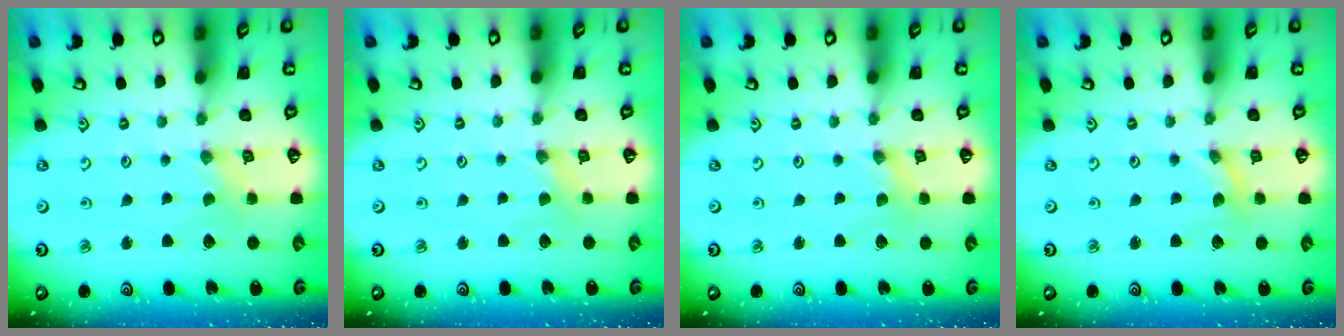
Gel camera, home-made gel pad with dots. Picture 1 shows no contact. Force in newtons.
{"total": 2.5, "press": 2.4, "slide": 0.4}
{"total": 0.0}
{"total": 0.0}